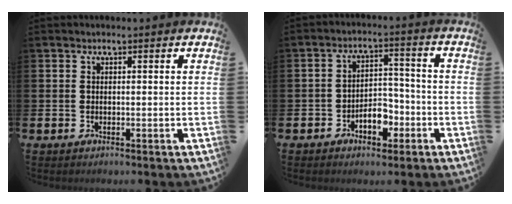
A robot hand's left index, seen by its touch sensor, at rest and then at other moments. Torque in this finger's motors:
{"motor_torque": [0.16, 0.13, 0.39, 0.03]}